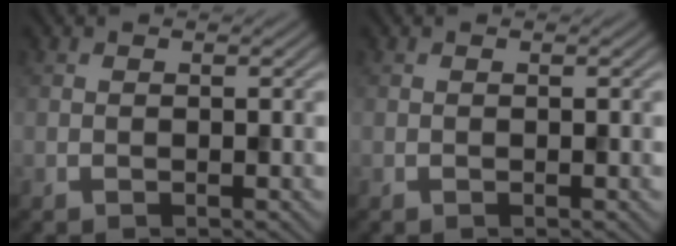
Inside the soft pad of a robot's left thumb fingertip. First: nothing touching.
{"total": 0.0}